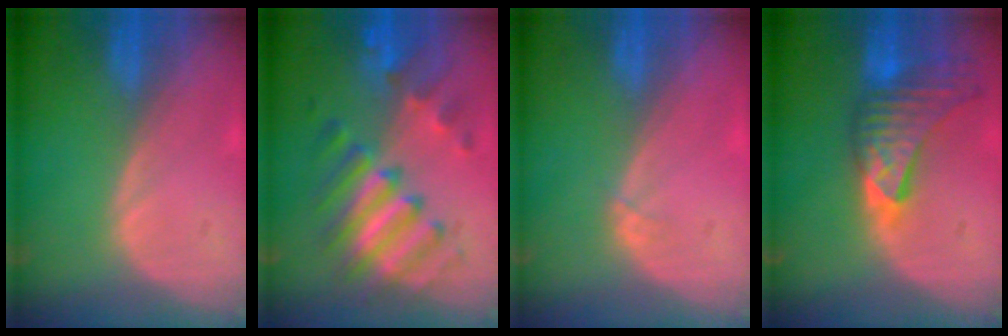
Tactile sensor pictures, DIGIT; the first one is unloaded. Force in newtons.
{"total": 9.0, "press": 9.0, "slide": 0.4}
{"total": 0.7, "press": 0.6, "slide": 0.3}
{"total": 9.0, "press": 8.4, "slide": 3.2}